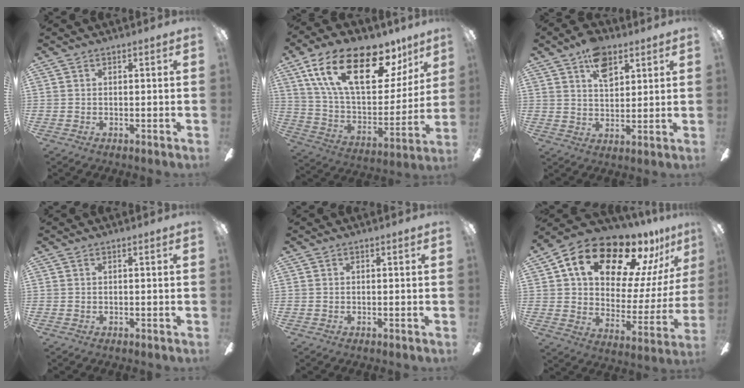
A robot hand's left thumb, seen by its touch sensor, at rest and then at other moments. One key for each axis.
{"total": 26.2, "fx": 14.5, "fy": 12.0, "fz": 18.2, "tx": -0.311, "ty": -0.067, "tz": 0.252}
{"total": 9.7, "fx": 5.4, "fy": 5.8, "fz": 5.6, "tx": -0.075, "ty": -0.014, "tz": 0.094}
{"total": 0.0}
{"total": 0.0}
{"total": 21.1, "fx": 14.2, "fy": 10.3, "fz": 11.7, "tx": -0.188, "ty": -0.088, "tz": 0.240}